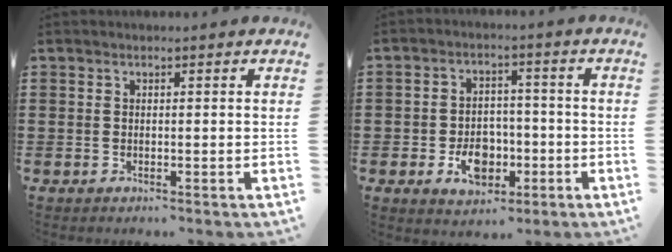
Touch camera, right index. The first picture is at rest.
{"total": 6.5, "force": [-2.1, 4.6, 4.0], "torque": [-0.054, 0.000, -0.041]}